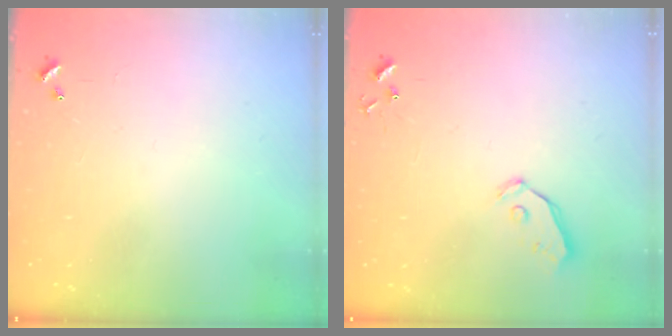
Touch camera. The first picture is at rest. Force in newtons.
{"total": 4.9, "press": 4.9, "slide": 0.2}